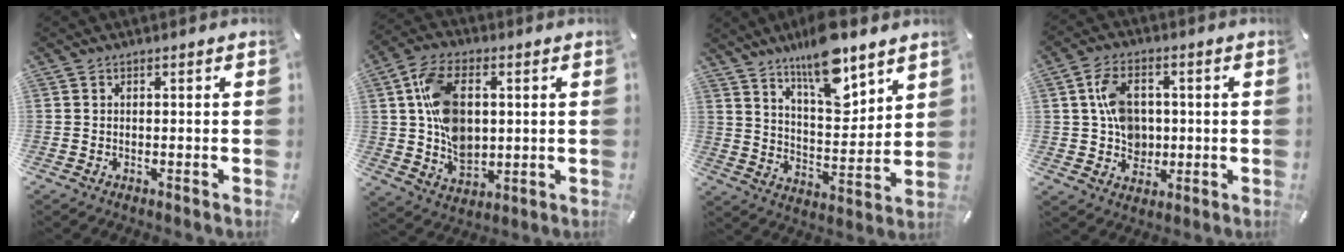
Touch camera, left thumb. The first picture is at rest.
{"total": 13.5, "force": [2.1, 9.2, 9.6], "torque": [-0.186, 0.007, 0.041]}
{"total": 14.3, "force": [11.0, 5.2, 7.6], "torque": [-0.124, -0.070, 0.191]}
{"total": 9.6, "force": [0.9, 7.8, 5.6], "torque": [-0.097, 0.012, 0.020]}